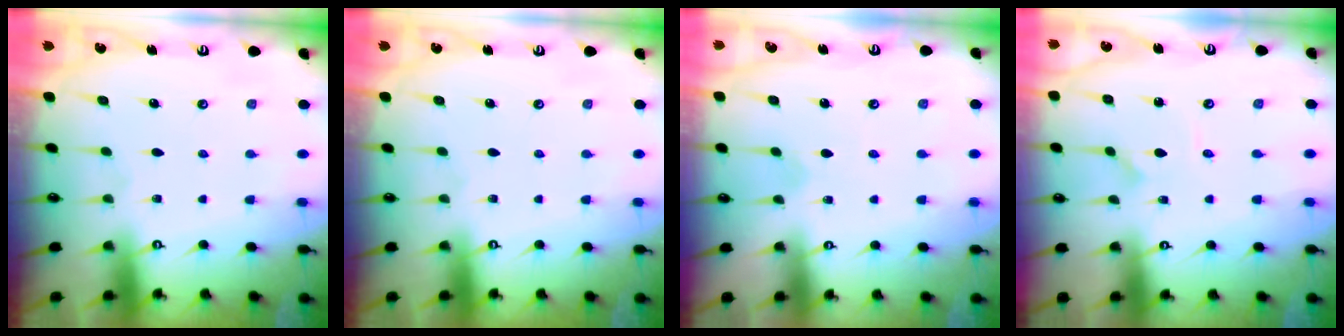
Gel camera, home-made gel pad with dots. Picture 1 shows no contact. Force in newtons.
{"total": 0.0}
{"total": 2.0, "press": 2.0, "slide": 0.1}
{"total": 0.0}